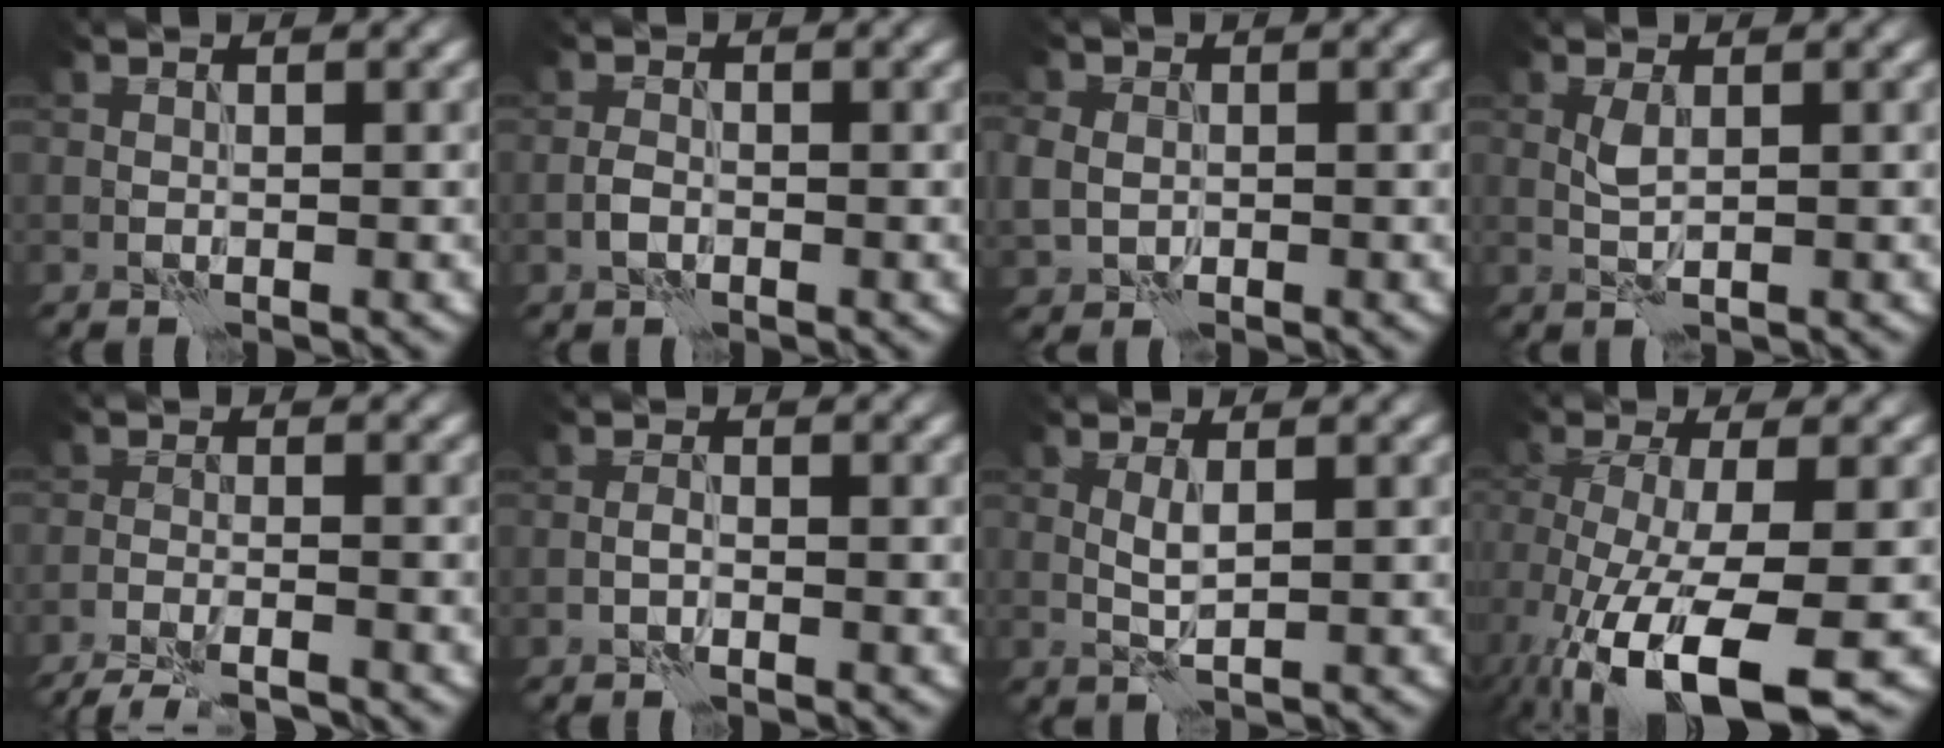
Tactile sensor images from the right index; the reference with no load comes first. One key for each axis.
{"total": 1.3, "fx": -0.6, "fy": 0.8, "fz": 0.9, "tx": -0.016, "ty": 0.004, "tz": -0.016}
{"total": 2.8, "fx": 0.0, "fy": 2.4, "fz": 1.4, "tx": -0.035, "ty": 0.005, "tz": 0.003}
{"total": 1.3, "fx": 0.3, "fy": 0.4, "fz": 1.3, "tx": -0.031, "ty": 0.003, "tz": 0.006}
{"total": 5.4, "fx": -4.9, "fy": 0.8, "fz": 2.0, "tx": -0.033, "ty": -0.009, "tz": -0.079}
{"total": 0.9, "fx": -0.5, "fy": 0.2, "fz": 0.6, "tx": -0.012, "ty": 0.005, "tz": -0.013}
{"total": 1.7, "fx": 0.4, "fy": 0.3, "fz": 1.6, "tx": -0.037, "ty": 0.001, "tz": 0.008}
{"total": 11.1, "fx": -5.0, "fy": 3.9, "fz": 9.1, "tx": -0.177, "ty": -0.030, "tz": -0.079}